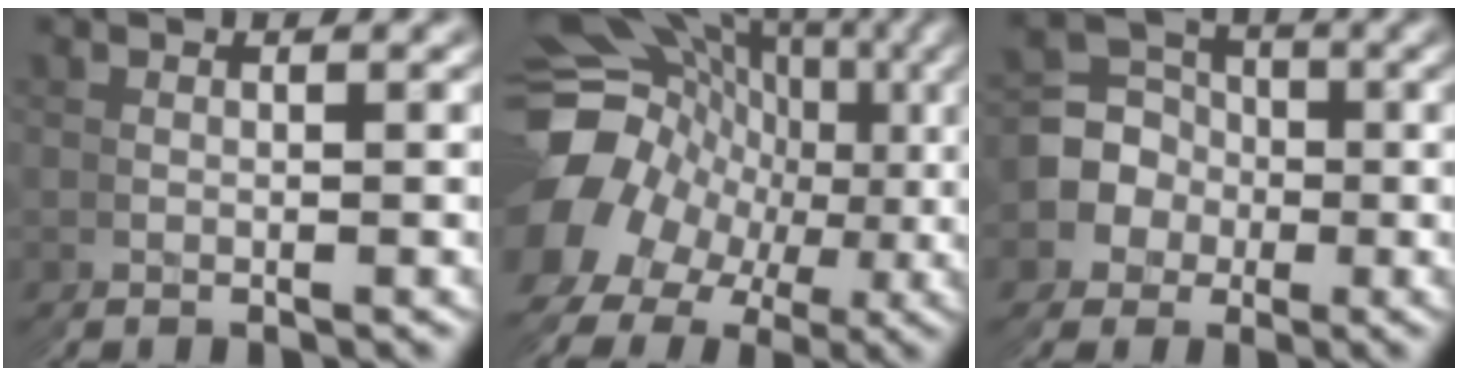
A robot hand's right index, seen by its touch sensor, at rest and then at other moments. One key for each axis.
{"total": 21.5, "fx": 2.4, "fy": 17.3, "fz": 12.5, "tx": -0.211, "ty": -0.029, "tz": 0.040}
{"total": 9.8, "fx": 0.1, "fy": 9.2, "fz": 3.2, "tx": -0.056, "ty": -0.028, "tz": 0.003}